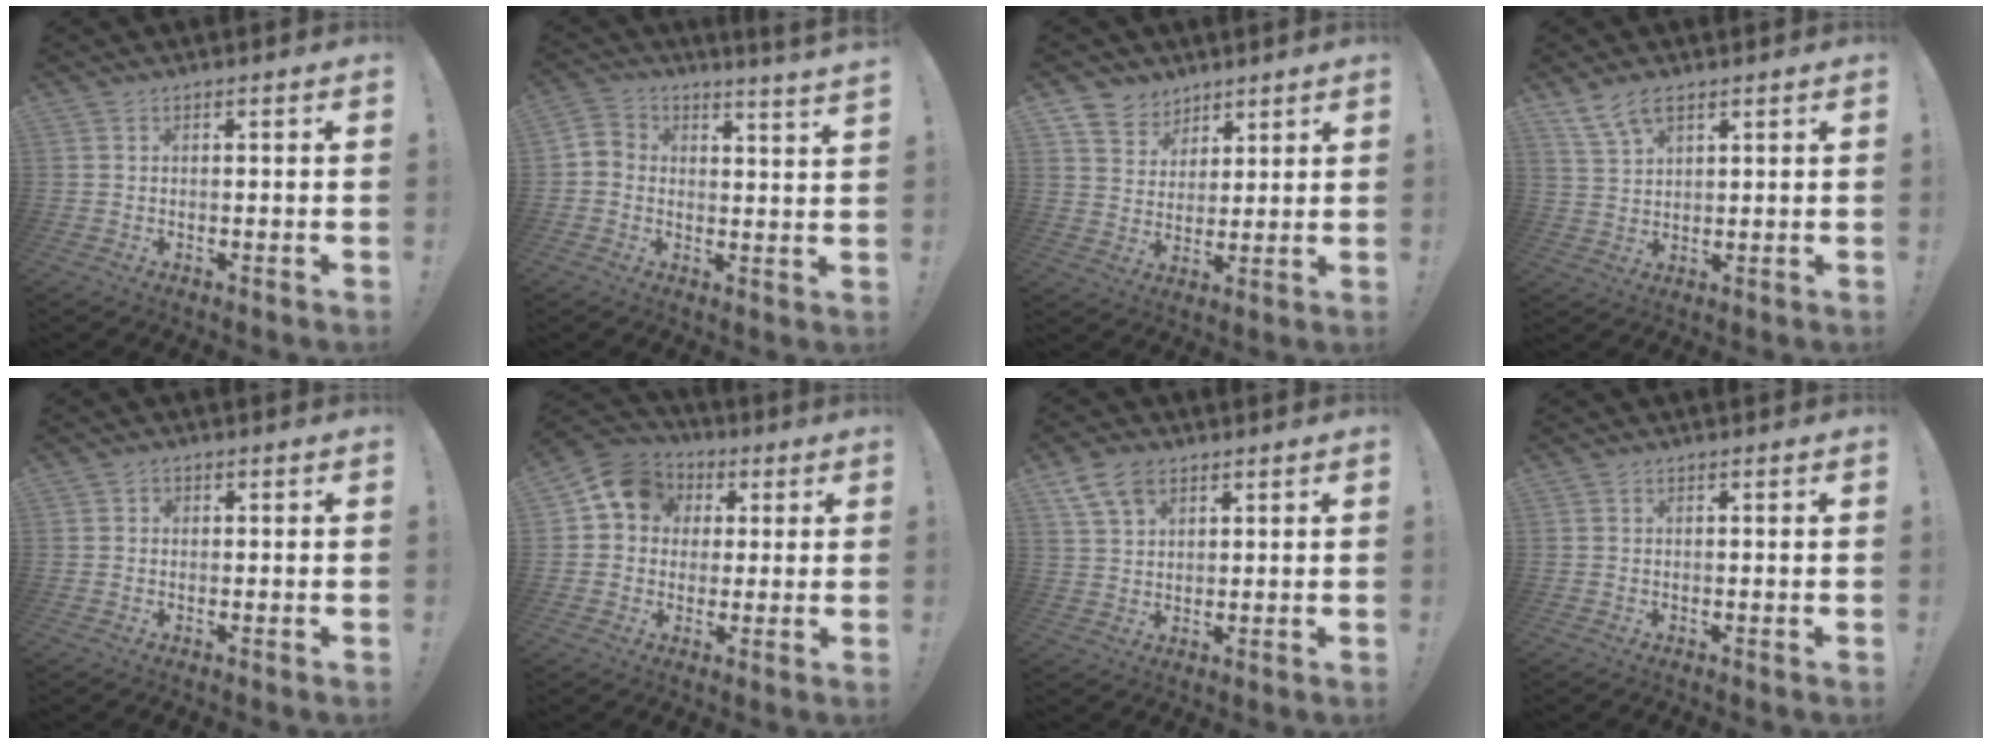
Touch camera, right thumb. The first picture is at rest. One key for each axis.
{"total": 3.7, "fx": 2.7, "fy": 1.6, "fz": 1.9, "tx": -0.037, "ty": -0.026, "tz": 0.049}
{"total": 7.6, "fx": 5.2, "fy": 5.5, "fz": 0.4, "tx": -0.019, "ty": -0.045, "tz": 0.105}
{"total": 7.3, "fx": 4.7, "fy": 3.6, "fz": 4.2, "tx": -0.079, "ty": -0.013, "tz": 0.092}
{"total": 1.2, "fx": 0.0, "fy": 1.1, "fz": 0.5, "tx": -0.004, "ty": 0.001, "tz": -0.002}
{"total": 11.3, "fx": 3.3, "fy": 9.5, "fz": 5.1, "tx": -0.067, "ty": 0.000, "tz": 0.065}
{"total": 8.1, "fx": 4.6, "fy": 5.0, "fz": 4.4, "tx": -0.086, "ty": -0.005, "tz": 0.092}
{"total": 0.0}